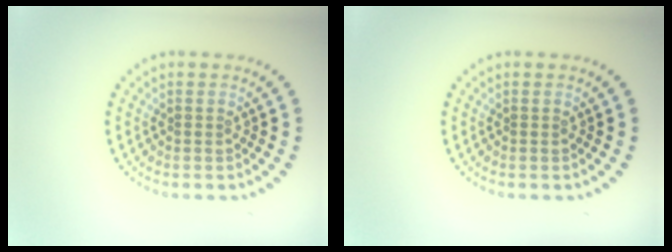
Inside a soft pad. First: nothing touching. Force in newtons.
{"total": 0.0}